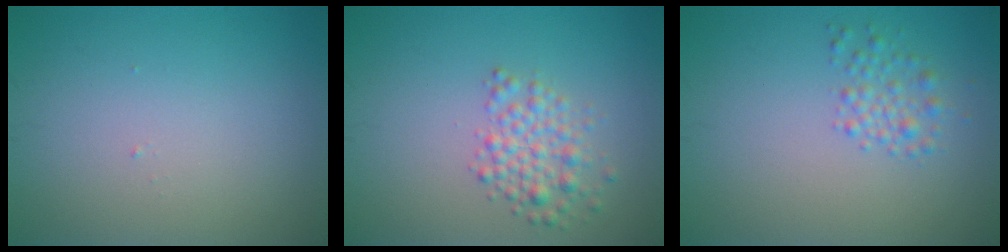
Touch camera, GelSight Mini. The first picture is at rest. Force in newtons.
{"total": 2.8, "press": 2.8, "slide": 0.0}
{"total": 1.8, "press": 1.8, "slide": 0.1}